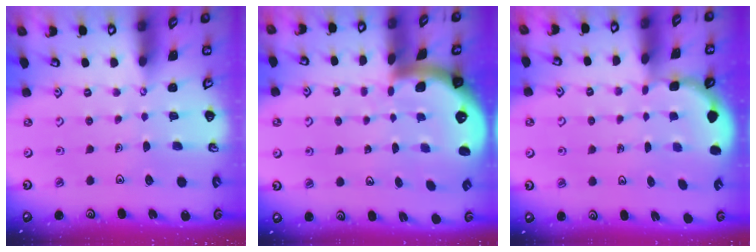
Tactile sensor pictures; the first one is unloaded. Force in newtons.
{"total": 2.5, "press": 2.5, "slide": 0.6}
{"total": 3.7, "press": 3.4, "slide": 1.6}